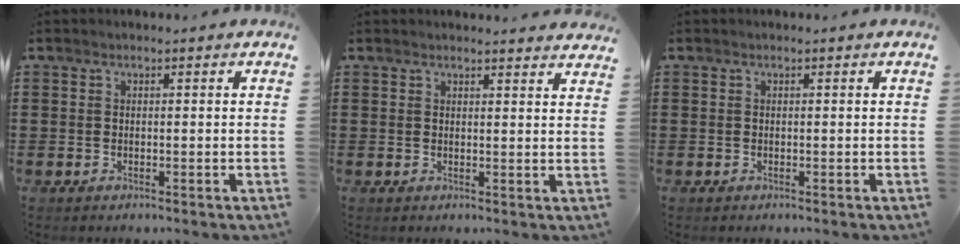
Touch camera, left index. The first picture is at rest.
{"total": 1.9, "force": [1.9, 0.0, 0.2], "torque": [-0.002, -0.006, 0.035]}
{"total": 0.0}